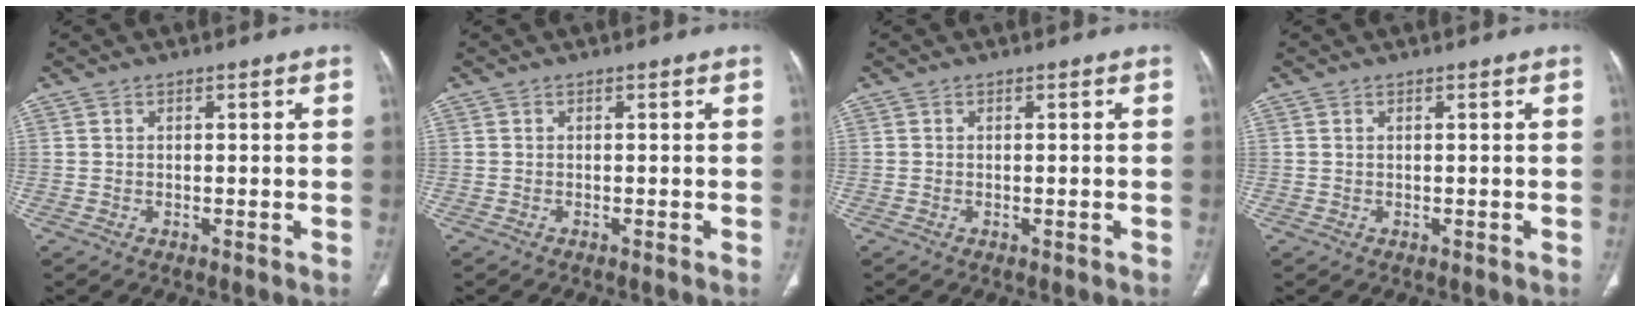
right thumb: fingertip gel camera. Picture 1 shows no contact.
{"total": 0.9, "force": [0.3, 0.1, -0.8], "torque": [0.015, 0.003, 0.003]}
{"total": 0.7, "force": [0.3, 0.2, -0.5], "torque": [0.006, 0.000, 0.008]}
{"total": 0.0}